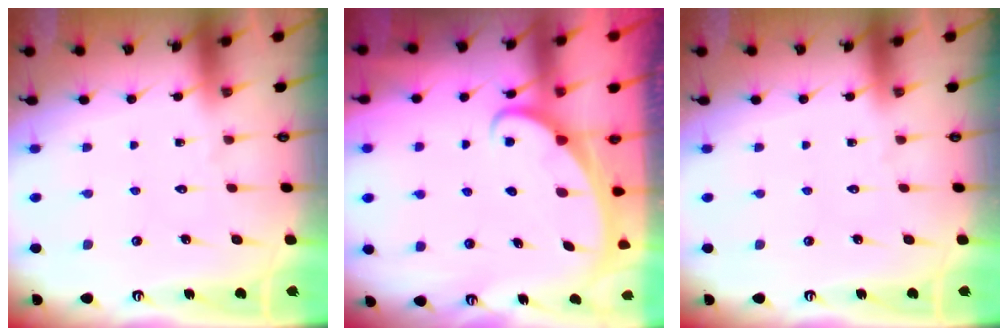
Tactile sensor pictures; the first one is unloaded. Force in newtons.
{"total": 2.2, "press": 2.2, "slide": 0.2}
{"total": 0.0}